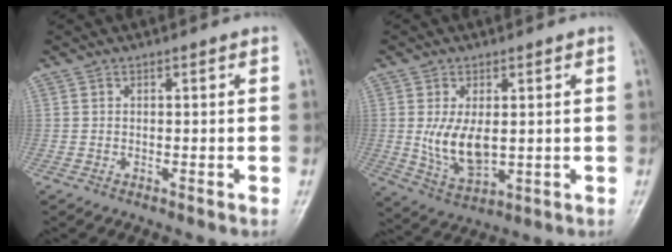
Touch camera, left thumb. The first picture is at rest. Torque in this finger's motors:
{"motor_torque": [0.79, 0.87, 1.24, -0.02, 0.08]}